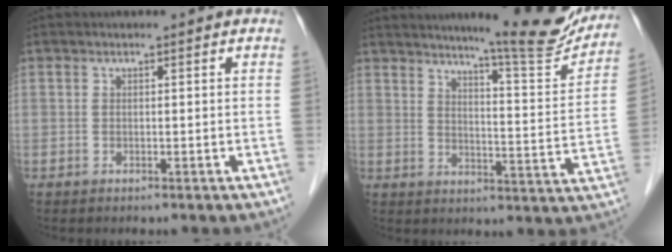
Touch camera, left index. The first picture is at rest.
{"total": 15.4, "force": [13.9, 0.1, 6.7], "torque": [-0.086, -0.045, 0.174]}